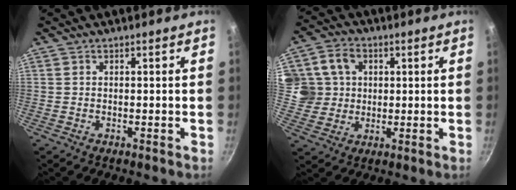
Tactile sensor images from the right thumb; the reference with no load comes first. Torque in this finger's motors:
{"motor_torque": [0.21, 0.31, 0.60, -0.08, 0.11]}